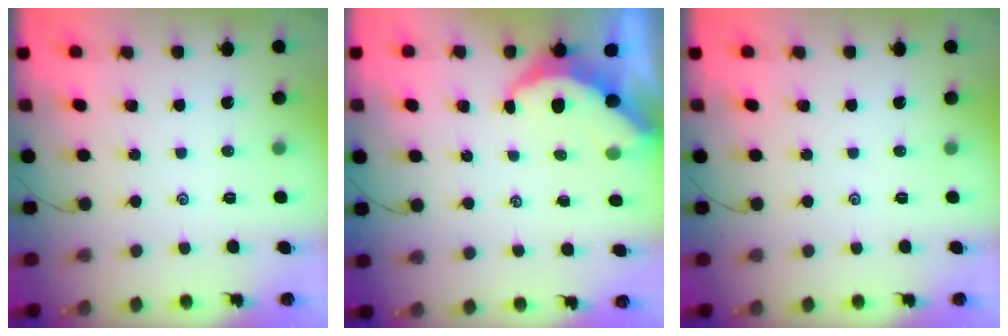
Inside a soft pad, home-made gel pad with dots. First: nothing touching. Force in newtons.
{"total": 5.0, "press": 5.0, "slide": 0.5}
{"total": 0.0}